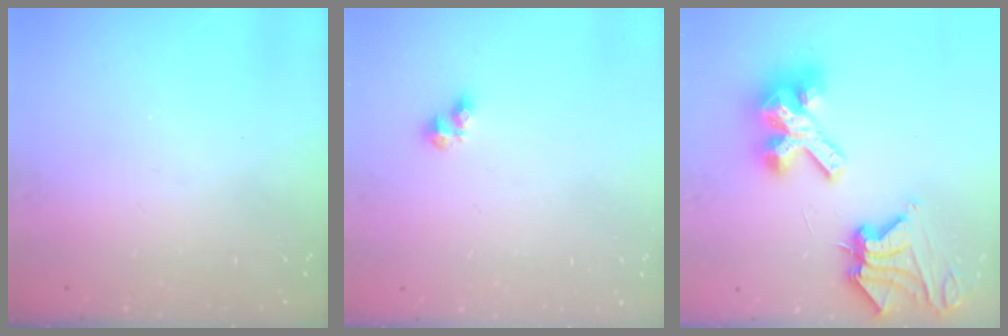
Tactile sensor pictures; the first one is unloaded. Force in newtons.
{"total": 4.5, "press": 4.5, "slide": 0.5}
{"total": 14.5, "press": 14.3, "slide": 1.8}